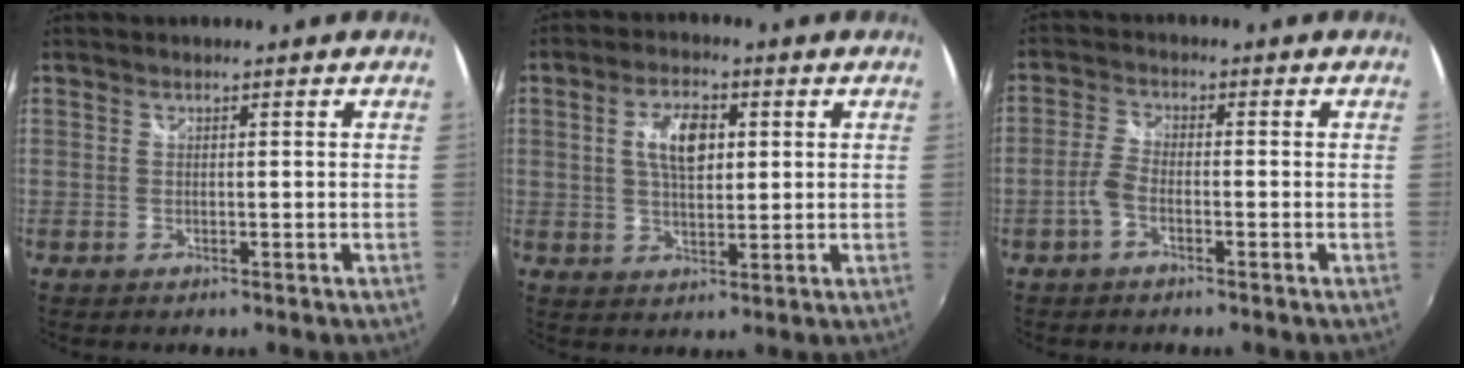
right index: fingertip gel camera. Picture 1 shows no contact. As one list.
[{"total": 7.1, "force": [1.5, 3.6, 6.0], "torque": [-0.108, 0.010, 0.027]}, {"total": 3.3, "force": [-1.8, 1.3, 2.4], "torque": [-0.062, 0.006, -0.038]}]